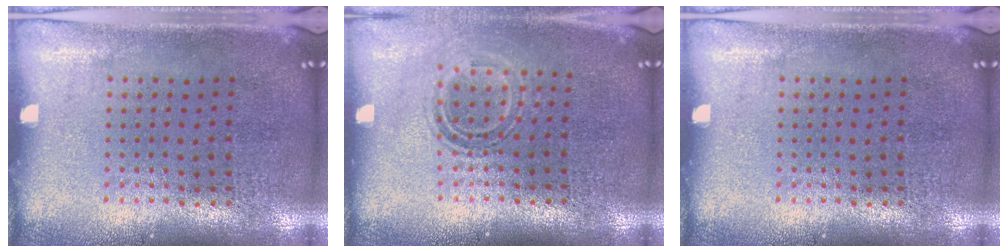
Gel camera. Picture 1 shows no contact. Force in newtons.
{"total": 1.5, "press": 1.2, "slide": 1.0}
{"total": 0.0}